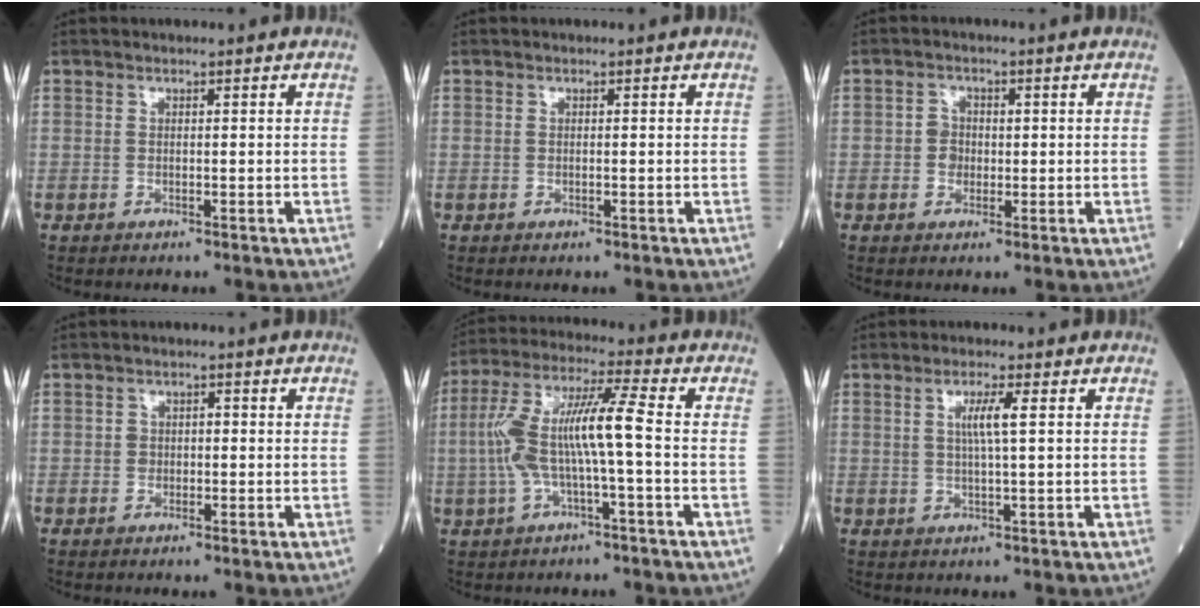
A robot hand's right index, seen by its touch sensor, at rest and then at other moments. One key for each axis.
{"total": 0.0}
{"total": 2.4, "fx": -0.1, "fy": 2.2, "fz": 1.1, "tx": -0.015, "ty": 0.005, "tz": -0.002}
{"total": 1.6, "fx": -0.2, "fy": 1.4, "fz": 0.9, "tx": -0.013, "ty": 0.009, "tz": -0.003}
{"total": 10.8, "fx": -1.0, "fy": 0.7, "fz": 10.7, "tx": -0.222, "ty": 0.029, "tz": -0.024}
{"total": 3.5, "fx": 0.8, "fy": -0.3, "fz": 3.4, "tx": -0.066, "ty": 0.000, "tz": 0.014}